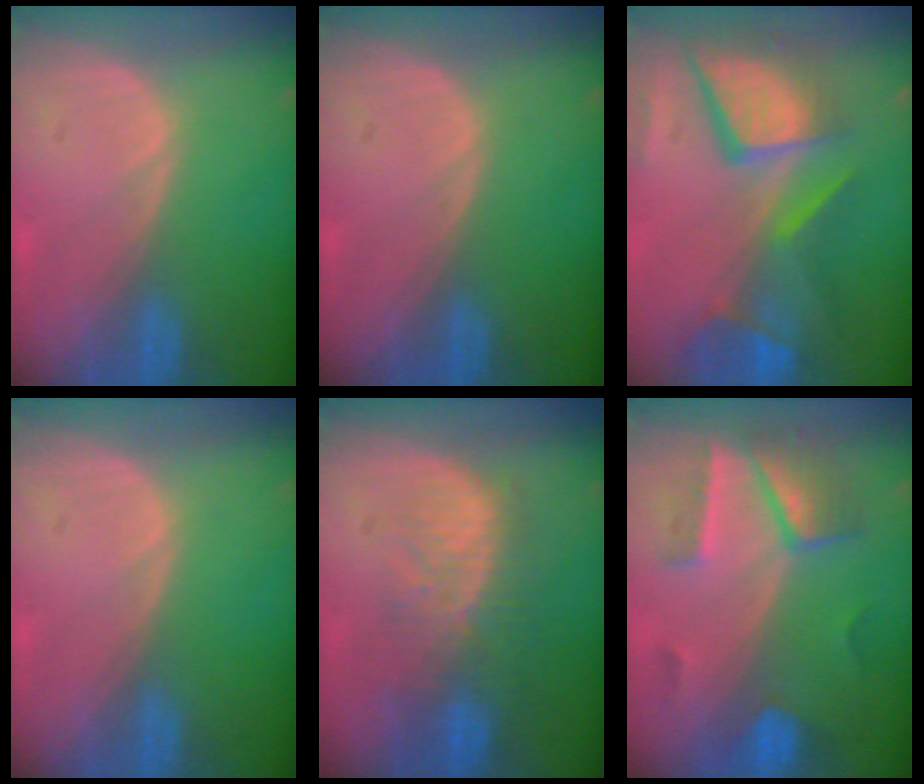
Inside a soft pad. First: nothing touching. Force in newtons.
{"total": 0.0}
{"total": 12.4, "press": 10.1, "slide": 7.1}
{"total": 0.0}
{"total": 10.2, "press": 8.6, "slide": 5.4}
{"total": 6.9, "press": 6.9, "slide": 0.7}